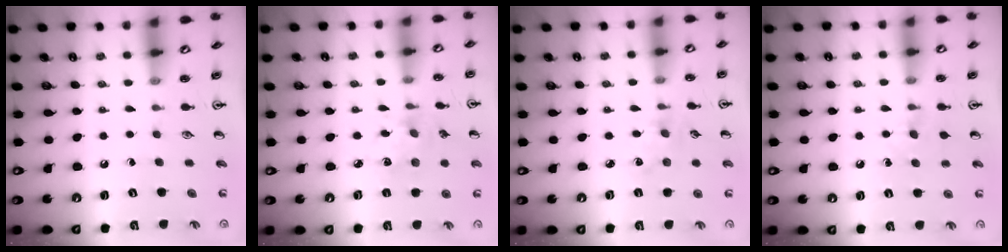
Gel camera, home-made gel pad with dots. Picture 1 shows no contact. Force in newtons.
{"total": 5.3, "press": 5.3, "slide": 0.3}
{"total": 2.8, "press": 2.8, "slide": 0.5}
{"total": 6.4, "press": 6.4, "slide": 0.8}